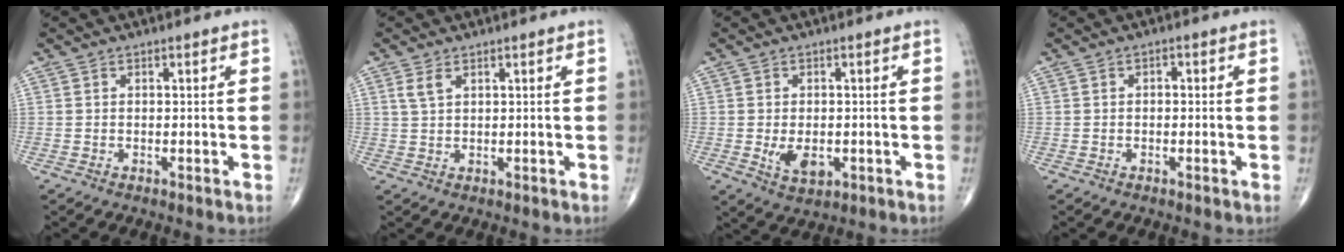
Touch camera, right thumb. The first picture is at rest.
{"total": 2.3, "force": [1.3, 1.1, 1.6], "torque": [-0.037, 0.003, 0.033]}
{"total": 5.0, "force": [-1.0, 3.0, 3.9], "torque": [-0.057, -0.007, -0.008]}
{"total": 0.9, "force": [0.0, 0.6, 0.7], "torque": [-0.004, 0.003, -0.003]}